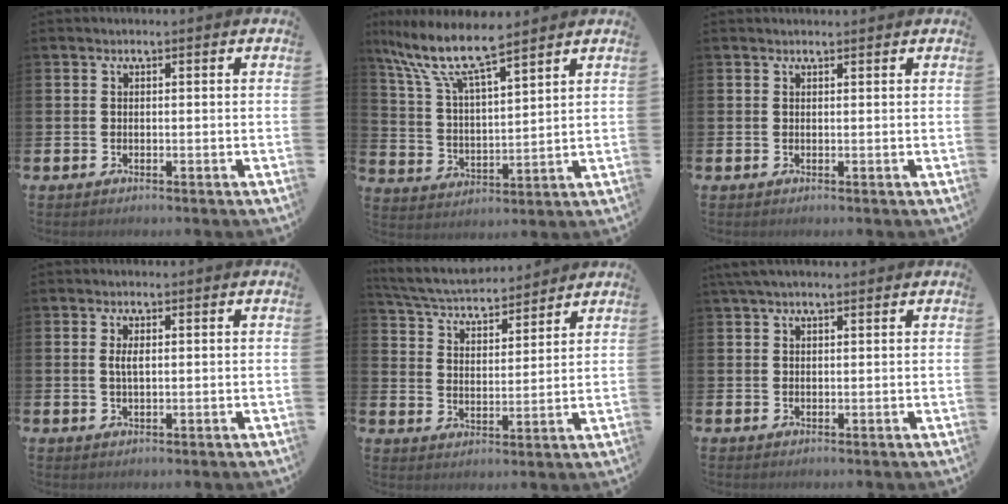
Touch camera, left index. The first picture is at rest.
{"total": 10.0, "force": [8.5, 1.8, 5.0], "torque": [-0.129, -0.041, 0.147]}
{"total": 0.7, "force": [0.6, 0.0, 0.1], "torque": [0.008, -0.003, 0.010]}
{"total": 2.0, "force": [0.5, 0.7, 1.8], "torque": [-0.032, 0.003, 0.005]}
{"total": 5.5, "force": [5.4, 0.9, 1.0], "torque": [-0.043, -0.038, 0.090]}
{"total": 2.7, "force": [2.0, 0.8, 1.6], "torque": [-0.028, 0.004, 0.035]}